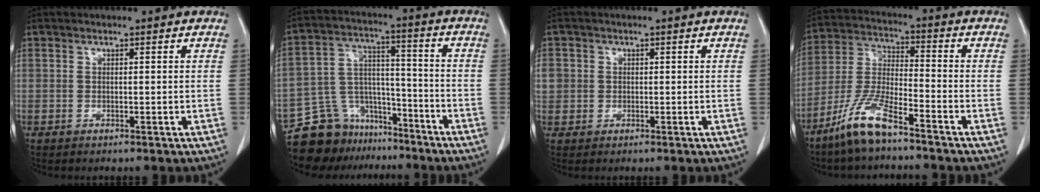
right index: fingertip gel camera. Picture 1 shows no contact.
{"total": 12.1, "force": [-10.2, 6.3, 1.7], "torque": [-0.039, 0.054, -0.173]}
{"total": 3.4, "force": [0.3, 3.3, 0.9], "torque": [-0.021, 0.013, 0.013]}
{"total": 9.8, "force": [-7.1, 1.5, 6.7], "torque": [-0.154, -0.020, -0.144]}